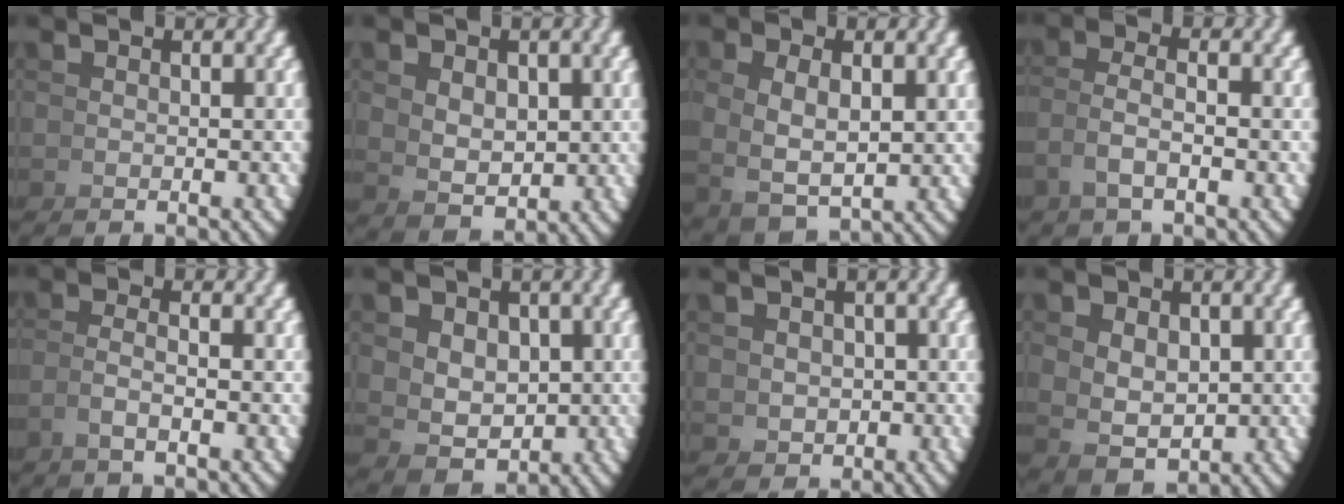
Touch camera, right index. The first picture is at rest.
{"total": 2.3, "force": [0.8, 1.1, 1.8], "torque": [-0.029, -0.012, 0.036]}
{"total": 4.3, "force": [0.9, 2.7, 3.2], "torque": [-0.070, -0.003, 0.026]}
{"total": 2.2, "force": [-0.3, 0.1, 2.1], "torque": [-0.050, -0.003, 0.002]}
{"total": 1.9, "force": [-0.5, -0.6, 1.7], "torque": [-0.037, -0.001, -0.005]}
{"total": 3.9, "force": [0.6, 2.9, 2.6], "torque": [-0.047, -0.016, 0.027]}
{"total": 1.7, "force": [0.5, 1.5, 0.8], "torque": [0.000, -0.002, 0.021]}
{"total": 3.4, "force": [0.5, 2.3, 2.5], "torque": [-0.047, -0.014, 0.027]}